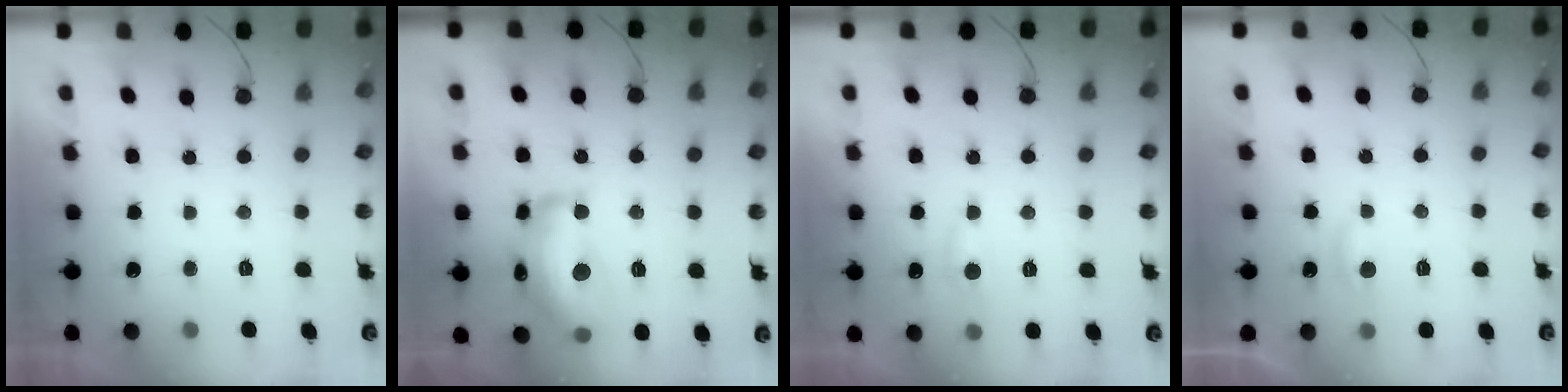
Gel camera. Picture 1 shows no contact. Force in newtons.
{"total": 18.4, "press": 18.4, "slide": 0.6}
{"total": 4.7, "press": 4.6, "slide": 0.6}
{"total": 3.2, "press": 3.1, "slide": 0.3}